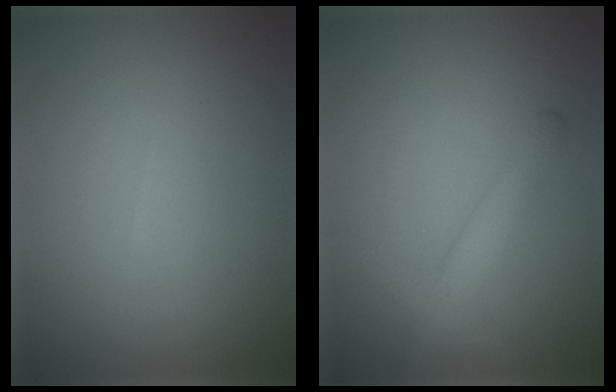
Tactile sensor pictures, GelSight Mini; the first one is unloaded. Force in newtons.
{"total": 3.1, "press": 3.1, "slide": 0.2}